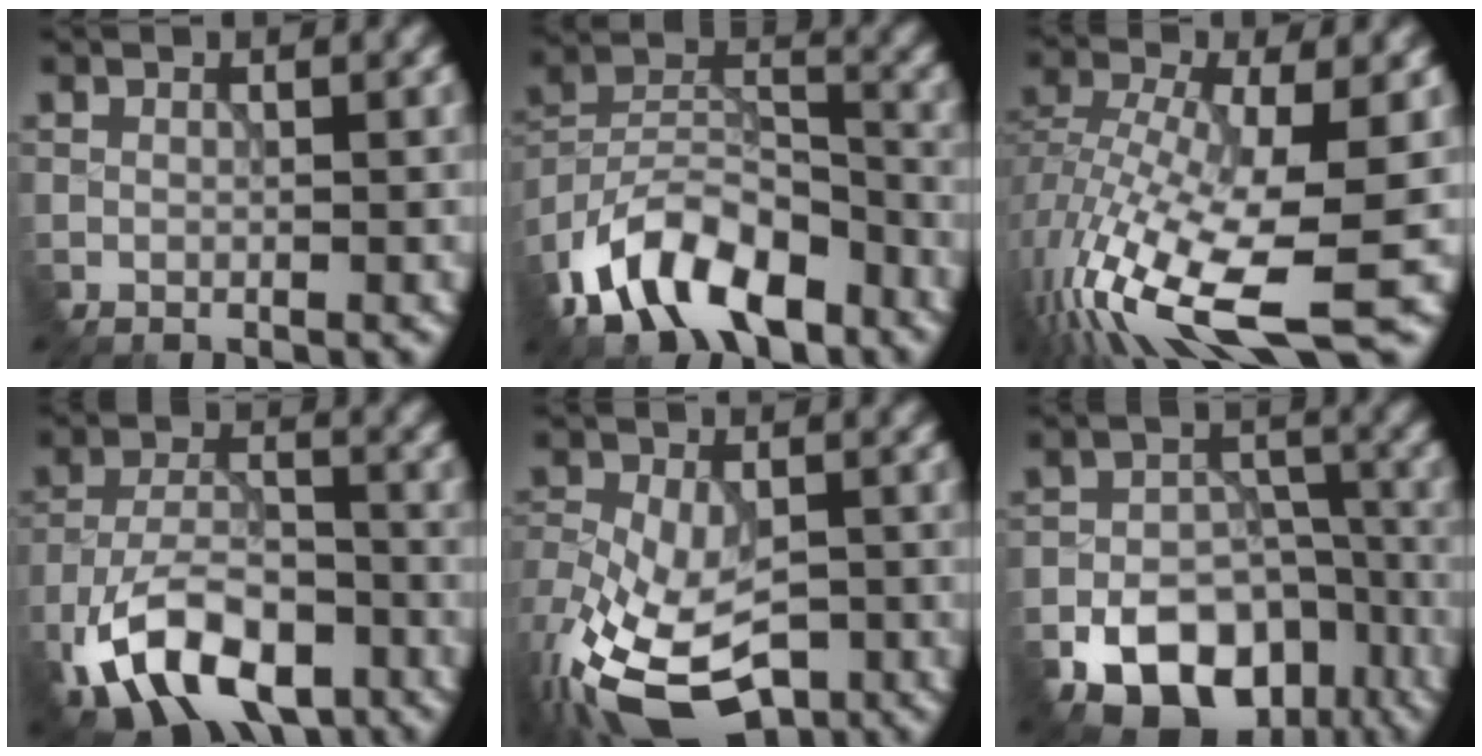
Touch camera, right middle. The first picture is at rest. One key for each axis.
{"total": 10.0, "fx": -6.6, "fy": 4.9, "fz": 5.6, "tx": -0.105, "ty": 0.011, "tz": -0.131}
{"total": 14.0, "fx": -5.5, "fy": 4.7, "fz": 12.0, "tx": -0.256, "ty": -0.013, "tz": -0.082}
{"total": 9.4, "fx": -5.4, "fy": 4.8, "fz": 6.0, "tx": -0.121, "ty": 0.005, "tz": -0.101}
{"total": 12.2, "fx": -6.6, "fy": 7.3, "fz": 7.2, "tx": -0.139, "ty": -0.029, "tz": -0.101}
{"total": 10.7, "fx": -6.3, "fy": 7.1, "fz": 4.8, "tx": -0.076, "ty": 0.003, "tz": -0.089}